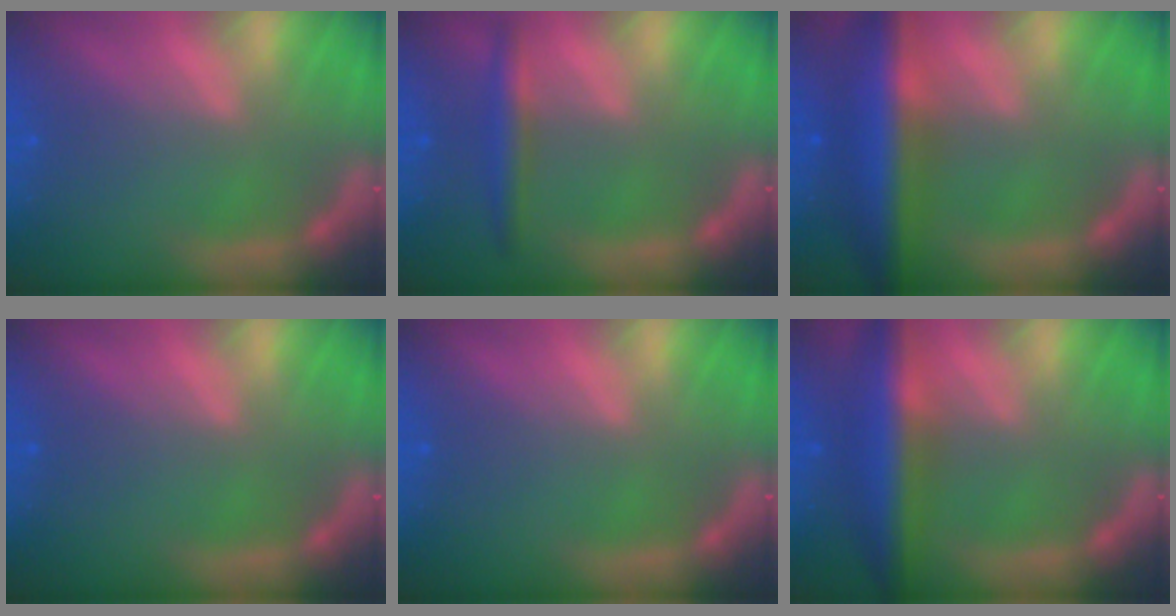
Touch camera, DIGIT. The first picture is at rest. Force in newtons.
{"total": 3.0}
{"total": 8.9}
{"total": 0.0}
{"total": 0.0}
{"total": 7.5}